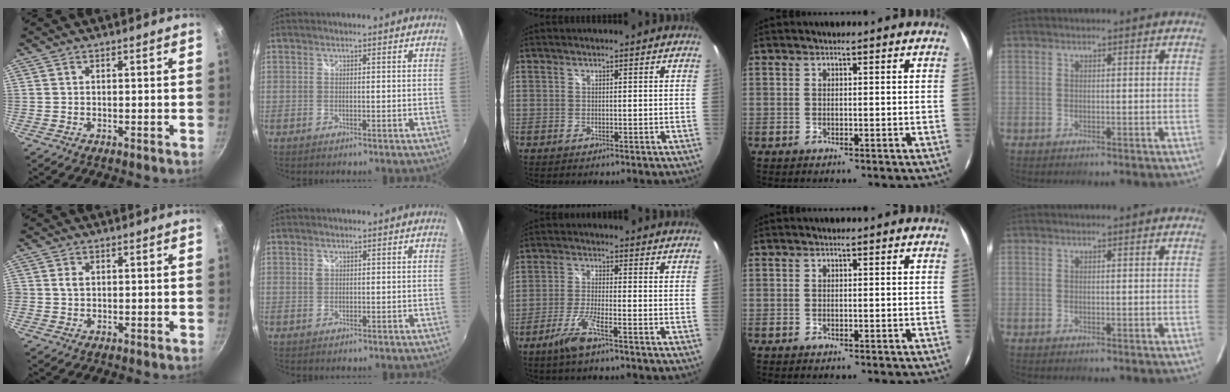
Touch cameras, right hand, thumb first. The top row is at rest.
{"thumb": {"total": 1.8, "force": [0.3, 1.4, 1.0], "torque": [-0.014, 0.002, 0.005]}, "index": {"total": 1.0, "force": [0.4, 0.9, 0.2], "torque": [0.000, 0.002, 0.004]}, "middle": {"total": 5.8, "force": [-4.0, 0.4, 4.2], "torque": [-0.100, -0.008, -0.079]}}